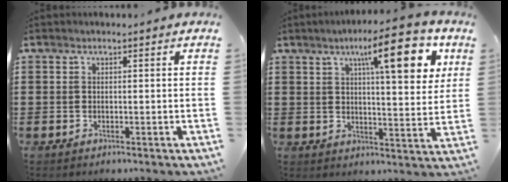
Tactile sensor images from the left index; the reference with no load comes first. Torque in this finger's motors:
{"motor_torque": [1.85, -0.29, 1.05, 0.21]}